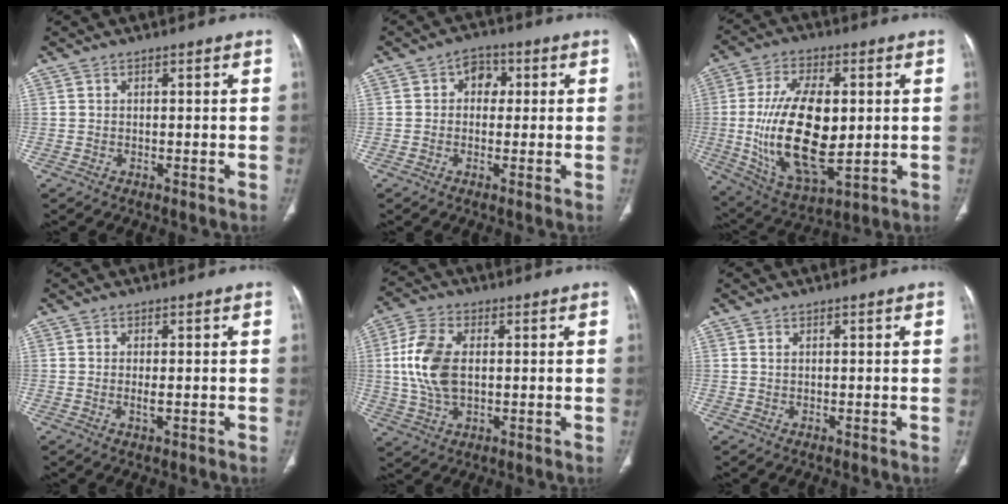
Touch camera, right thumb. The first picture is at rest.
{"total": 4.5, "force": [0.7, 3.6, 2.6], "torque": [-0.003, 0.010, 0.001]}
{"total": 21.1, "force": [-0.2, 10.5, 18.3], "torque": [-0.332, -0.013, 0.012]}
{"total": 2.0, "force": [-0.3, 0.8, 1.8], "torque": [-0.038, -0.004, -0.005]}
{"total": 11.3, "force": [0.9, 6.7, 9.1], "torque": [-0.196, 0.004, 0.021]}
{"total": 0.6, "force": [0.2, 0.4, 0.4], "torque": [-0.008, 0.000, 0.005]}